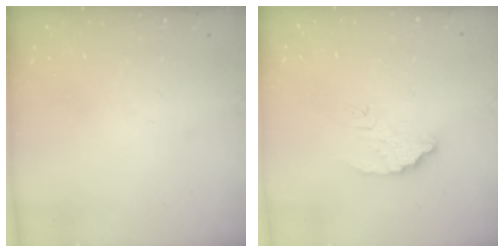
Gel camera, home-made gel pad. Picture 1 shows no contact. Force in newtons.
{"total": 4.5, "press": 4.5, "slide": 0.2}